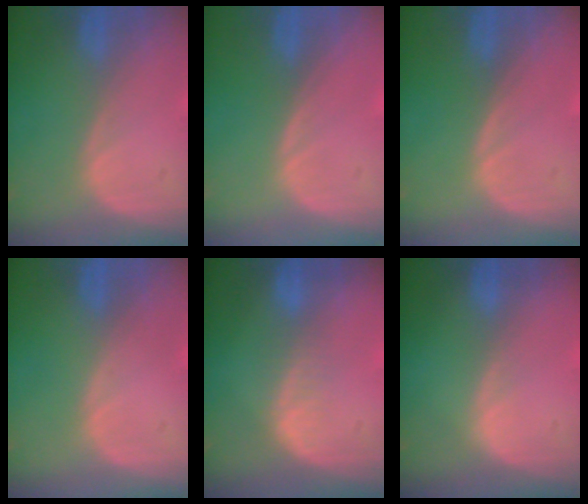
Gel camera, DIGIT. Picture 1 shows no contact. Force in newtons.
{"total": 0.0}
{"total": 0.0}
{"total": 0.0}
{"total": 2.7, "press": 2.3, "slide": 1.5}
{"total": 0.5, "press": 0.3, "slide": 0.4}